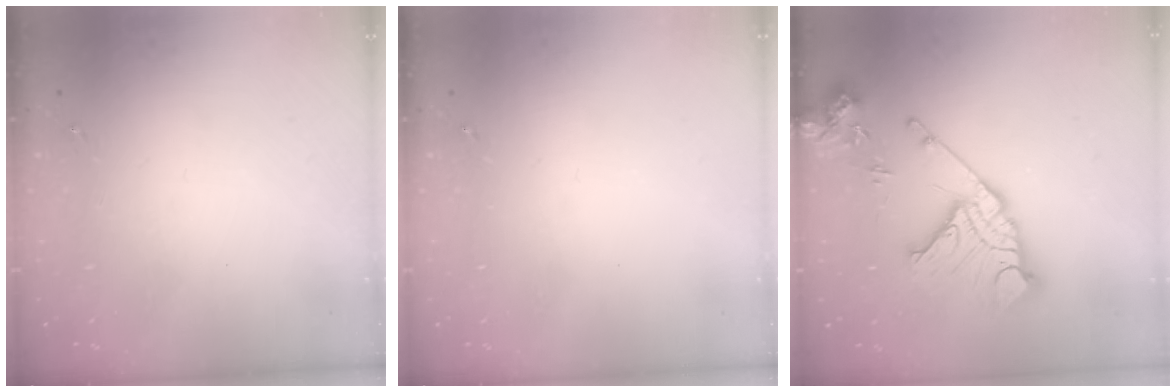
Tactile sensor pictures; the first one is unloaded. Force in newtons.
{"total": 0.0}
{"total": 19.0, "press": 18.8, "slide": 2.3}